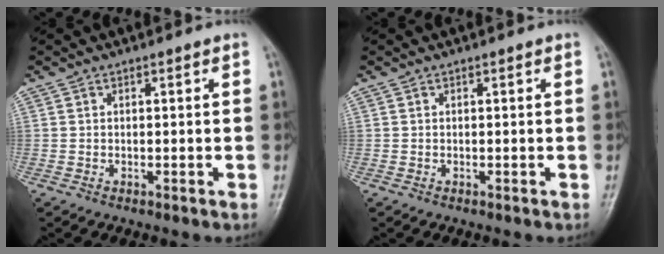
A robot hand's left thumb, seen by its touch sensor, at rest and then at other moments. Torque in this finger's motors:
{"motor_torque": [0.00, 0.00, -0.10, 0.09, 0.00]}